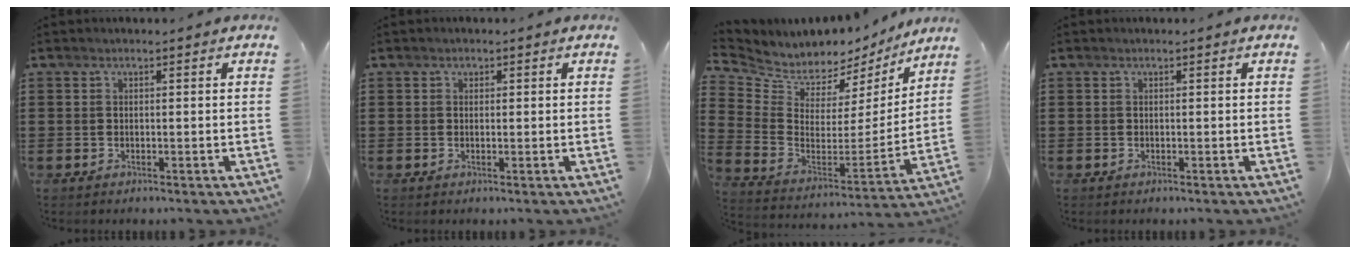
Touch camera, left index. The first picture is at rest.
{"total": 0.6, "force": [0.2, 0.6, 0.2], "torque": [0.002, 0.000, 0.002]}
{"total": 5.8, "force": [5.2, 2.5, 0.1], "torque": [-0.044, -0.054, 0.091]}
{"total": 0.0}